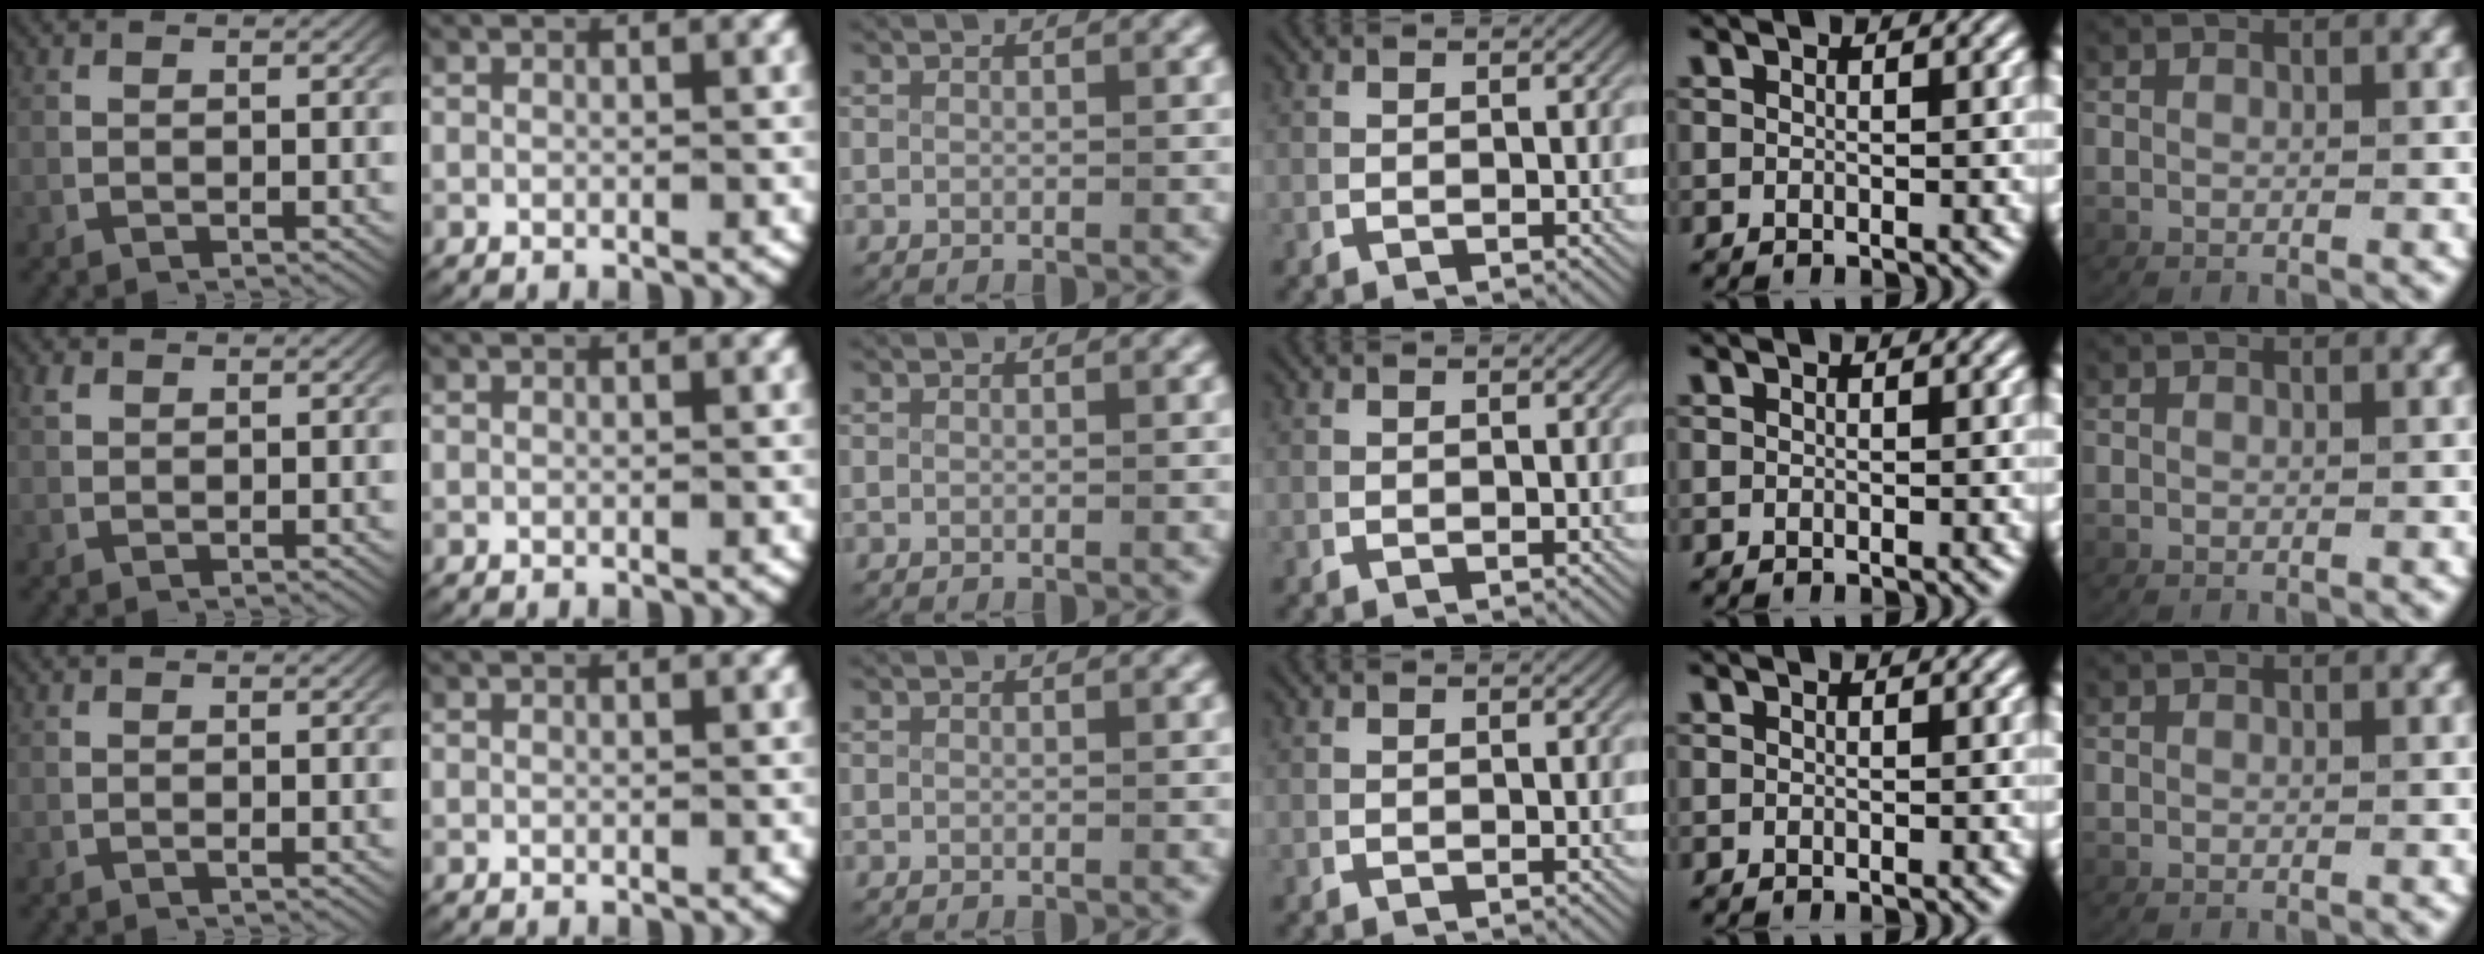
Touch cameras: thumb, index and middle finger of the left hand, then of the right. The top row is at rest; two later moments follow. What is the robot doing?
{"motion": "lift_and_place", "object": "paper"}